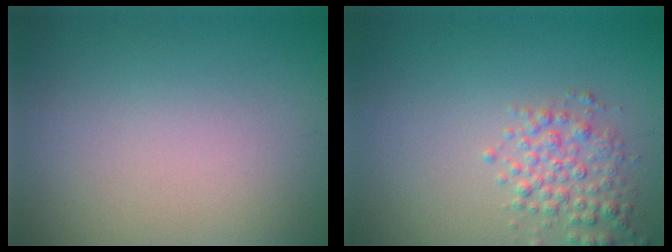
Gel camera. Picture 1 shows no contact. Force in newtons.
{"total": 2.7, "press": 2.7, "slide": 0.0}